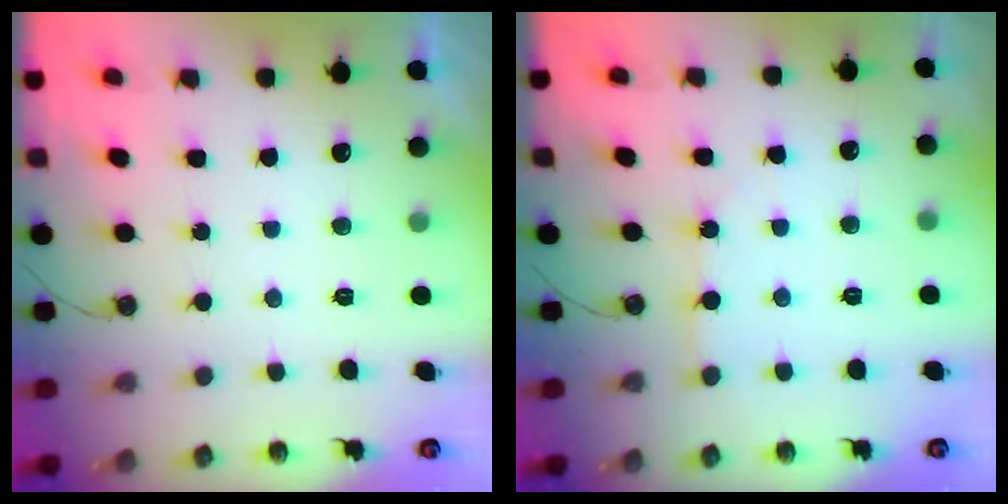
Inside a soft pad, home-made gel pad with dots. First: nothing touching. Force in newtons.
{"total": 3.4, "press": 3.4, "slide": 0.2}